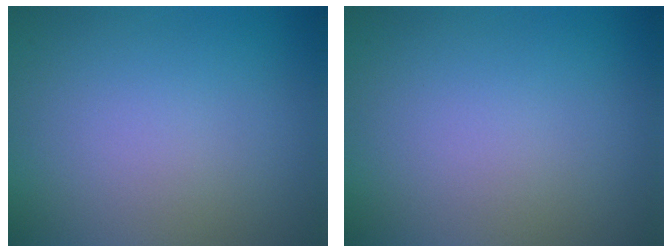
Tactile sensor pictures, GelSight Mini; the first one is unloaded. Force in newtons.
{"total": 0.0}